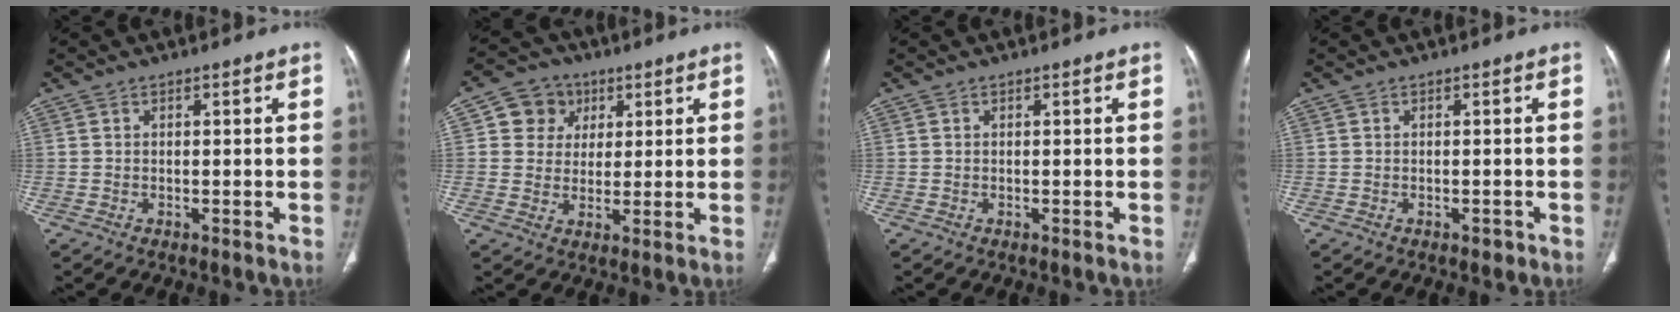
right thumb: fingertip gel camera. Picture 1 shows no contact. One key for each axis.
{"total": 7.6, "fx": 2.6, "fy": 6.9, "fz": 2.1, "tx": -0.001, "ty": -0.003, "tz": 0.041}
{"total": 0.0}
{"total": 0.8, "fx": -0.5, "fy": 0.5, "fz": 0.4, "tx": -0.001, "ty": 0.000, "tz": -0.007}